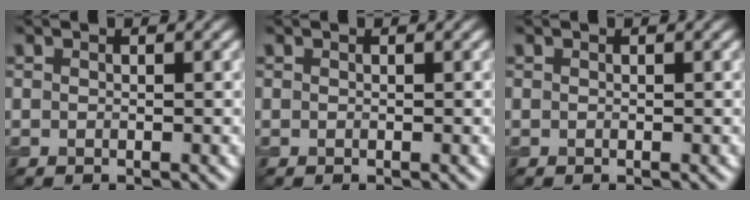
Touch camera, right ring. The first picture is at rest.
{"total": 0.0}
{"total": 0.0}